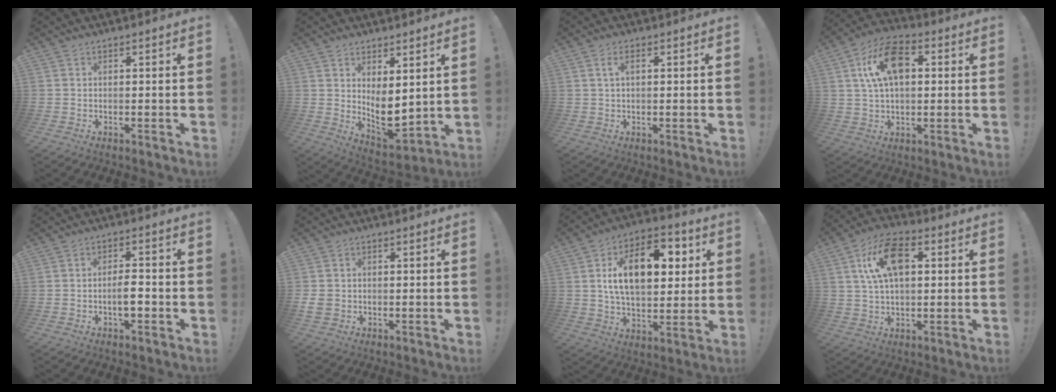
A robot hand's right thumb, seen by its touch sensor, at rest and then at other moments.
{"total": 8.0, "force": [2.6, 4.3, 6.3], "torque": [-0.079, -0.048, 0.059]}
{"total": 3.0, "force": [0.9, 1.3, 2.6], "torque": [-0.047, 0.003, 0.015]}
{"total": 15.5, "force": [4.2, 9.3, 11.6], "torque": [-0.185, 0.008, 0.077]}
{"total": 5.6, "force": [-1.7, 2.2, 4.8], "torque": [-0.069, 0.002, -0.032]}
{"total": 3.6, "force": [-0.4, 3.1, 1.7], "torque": [-0.035, -0.001, -0.006]}
{"total": 18.4, "force": [4.9, 10.8, 14.1], "torque": [-0.209, -0.003, 0.081]}
{"total": 15.0, "force": [4.3, 8.7, 11.4], "torque": [-0.189, 0.010, 0.081]}